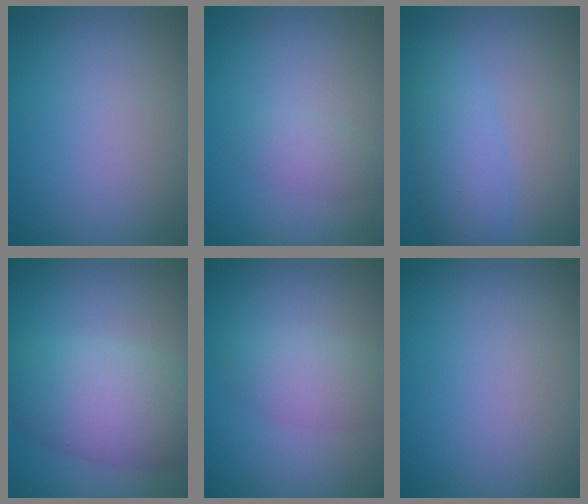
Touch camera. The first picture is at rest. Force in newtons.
{"total": 1.6, "press": 1.6, "slide": 0.1}
{"total": 4.0, "press": 4.0, "slide": 0.1}
{"total": 7.0, "press": 7.0, "slide": 0.2}
{"total": 2.8, "press": 2.8, "slide": 0.1}
{"total": 0.0}